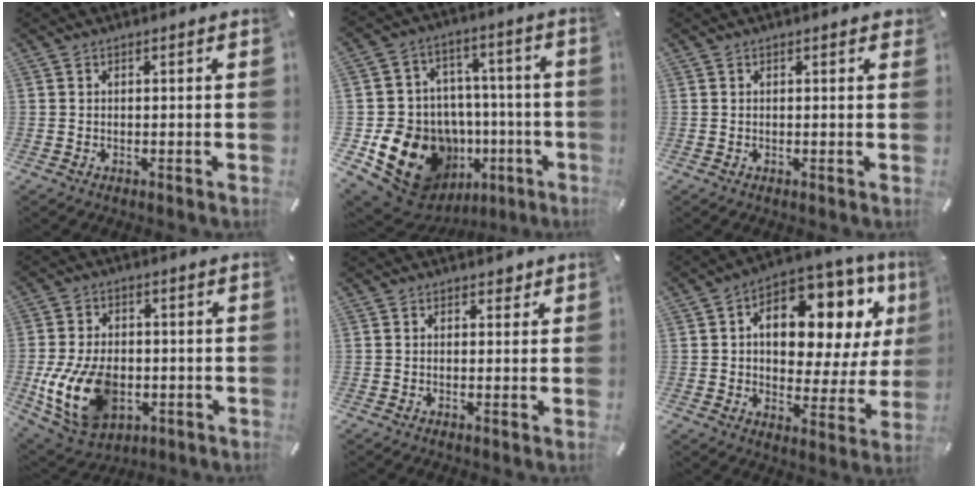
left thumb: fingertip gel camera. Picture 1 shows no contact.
{"total": 21.1, "force": [-7.5, 16.5, 10.8], "torque": [-0.179, 0.032, -0.092]}
{"total": 0.7, "force": [0.3, 0.3, 0.5], "torque": [-0.002, 0.000, 0.003]}
{"total": 15.6, "force": [-3.3, 10.7, 10.8], "torque": [-0.229, 0.003, -0.060]}
{"total": 1.6, "force": [1.0, 1.2, 0.6], "torque": [0.003, -0.003, 0.014]}
{"total": 15.3, "force": [6.0, 9.1, 10.7], "torque": [-0.158, -0.044, 0.100]}